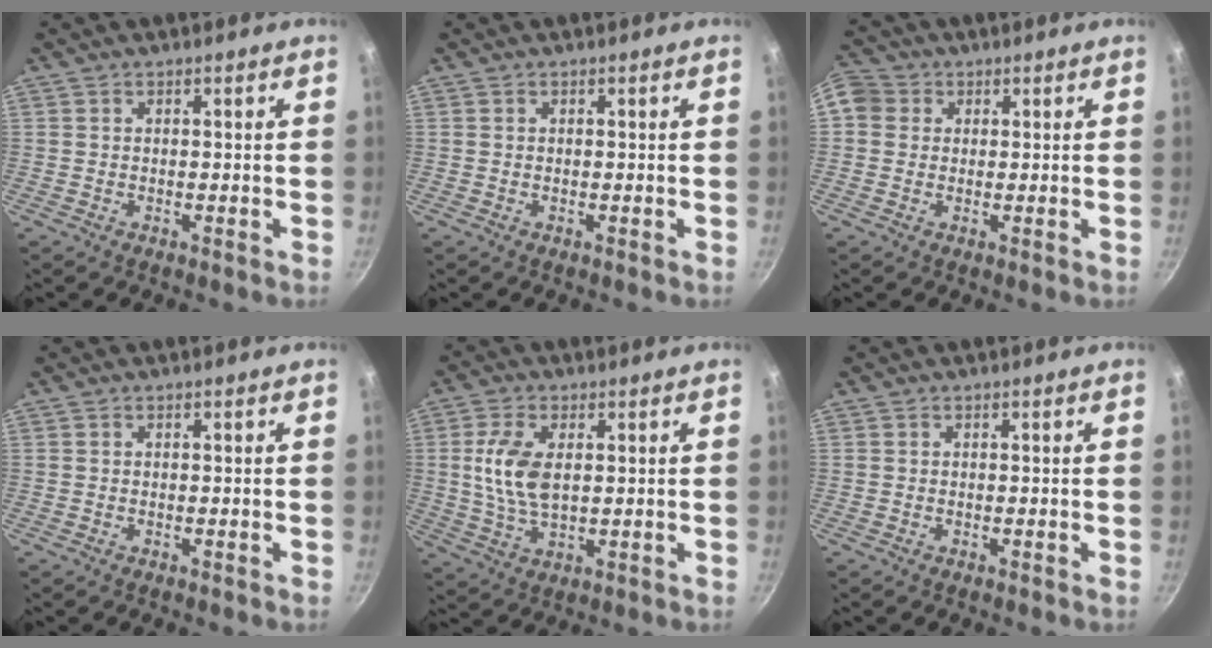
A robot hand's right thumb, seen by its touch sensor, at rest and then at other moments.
{"total": 0.0}
{"total": 5.7, "force": [1.2, 5.2, 2.2], "torque": [-0.023, 0.006, 0.006]}
{"total": 0.0}
{"total": 9.3, "force": [1.5, 4.9, 7.7], "torque": [-0.151, -0.006, 0.030]}
{"total": 0.0}